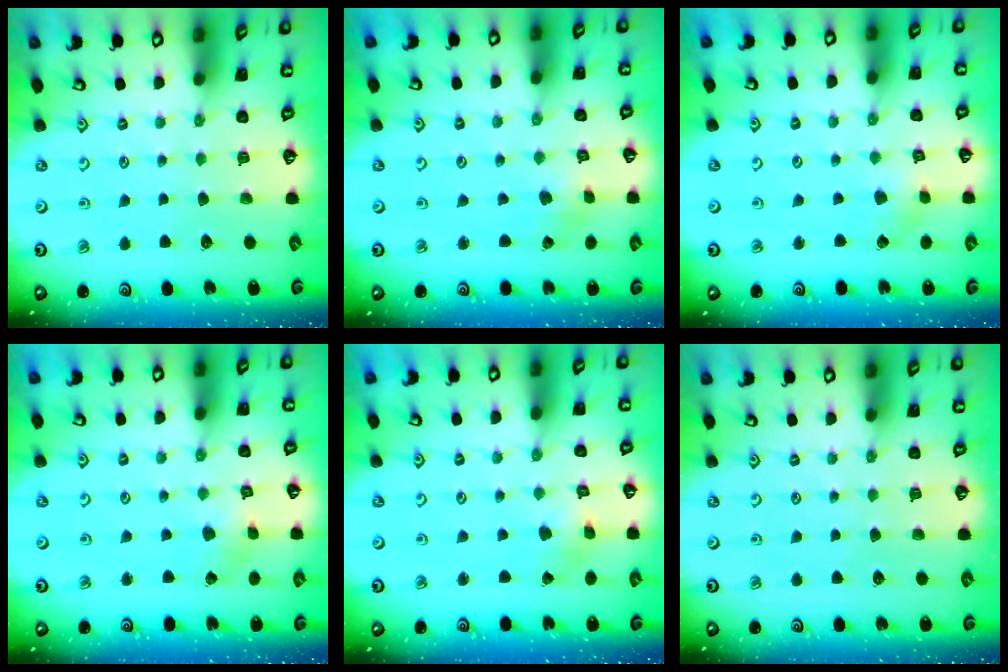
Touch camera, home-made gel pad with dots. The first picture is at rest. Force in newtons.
{"total": 1.0, "press": 1.0, "slide": 0.0}
{"total": 2.1, "press": 2.1, "slide": 0.0}
{"total": 2.3, "press": 2.2, "slide": 0.3}
{"total": 1.4, "press": 1.4, "slide": 0.1}
{"total": 0.0}